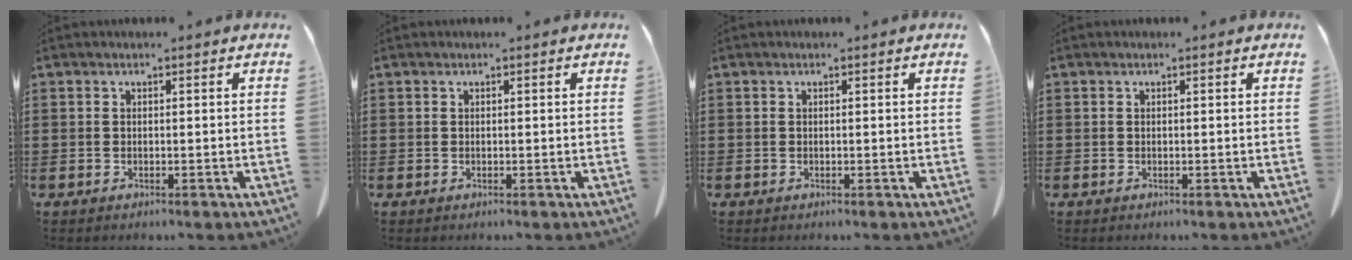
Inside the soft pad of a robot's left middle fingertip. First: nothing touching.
{"total": 0.0}
{"total": 0.0}
{"total": 0.0}